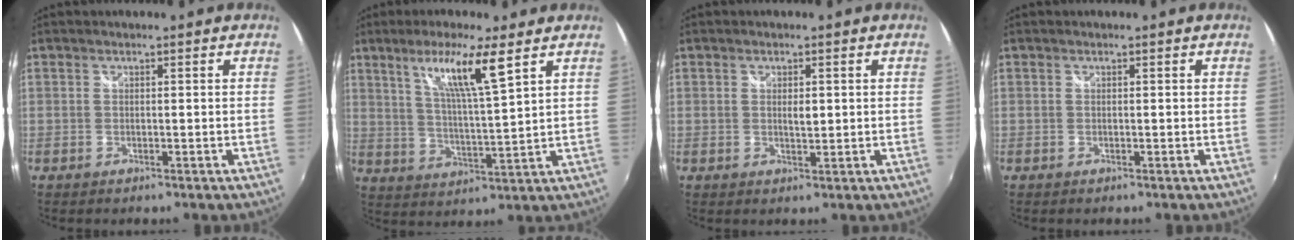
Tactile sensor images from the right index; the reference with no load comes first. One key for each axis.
{"total": 10.0, "fx": 5.7, "fy": 0.0, "fz": 8.2, "tx": -0.145, "ty": -0.002, "tz": 0.103}
{"total": 2.1, "fx": 0.4, "fy": 0.9, "fz": 1.9, "tx": -0.030, "ty": -0.001, "tz": 0.007}
{"total": 0.0}